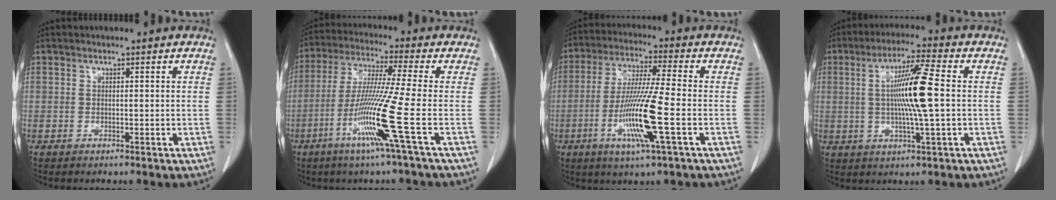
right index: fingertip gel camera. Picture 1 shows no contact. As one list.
[{"total": 12.7, "force": [-4.6, -2.6, 11.6], "torque": [-0.229, -0.029, -0.096]}, {"total": 12.5, "force": [-3.7, -0.4, 12.0], "torque": [-0.240, -0.018, -0.075]}, {"total": 10.4, "force": [0.5, -0.4, 10.4], "torque": [-0.192, -0.001, 0.006]}]